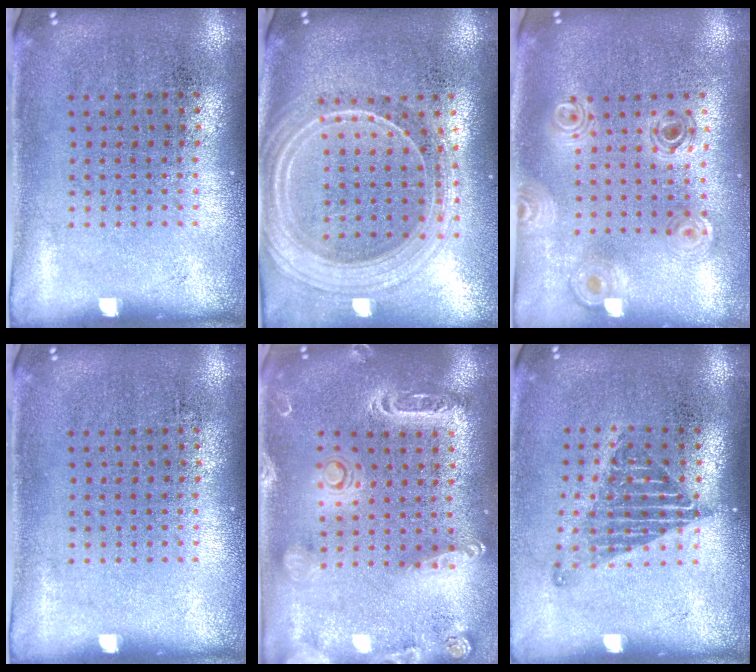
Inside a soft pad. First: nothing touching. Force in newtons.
{"total": 2.5, "press": 2.1, "slide": 1.2}
{"total": 0.8, "press": 0.8, "slide": 0.1}
{"total": 0.0}
{"total": 2.1, "press": 1.9, "slide": 0.9}
{"total": 1.3, "press": 1.1, "slide": 0.7}